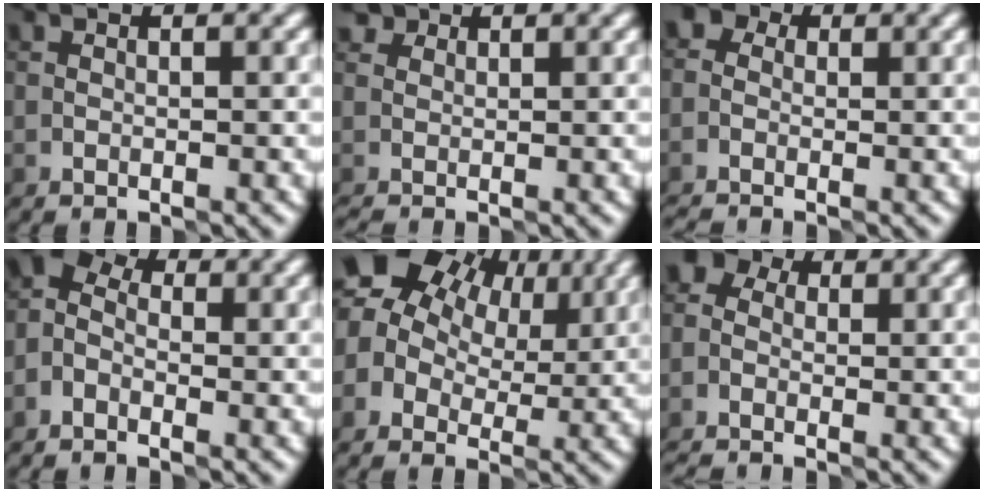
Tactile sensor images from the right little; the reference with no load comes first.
{"total": 1.0, "force": [0.2, 0.9, 0.4], "torque": [-0.005, 0.005, -0.003]}
{"total": 2.8, "force": [-1.1, 2.3, 1.2], "torque": [-0.016, 0.013, -0.031]}
{"total": 3.9, "force": [-0.5, 2.8, 2.7], "torque": [-0.059, 0.020, -0.017]}
{"total": 11.0, "force": [5.2, 7.2, 6.5], "torque": [-0.116, 0.035, 0.080]}
{"total": 3.5, "force": [-1.1, 2.9, 1.6], "torque": [-0.026, 0.012, -0.028]}